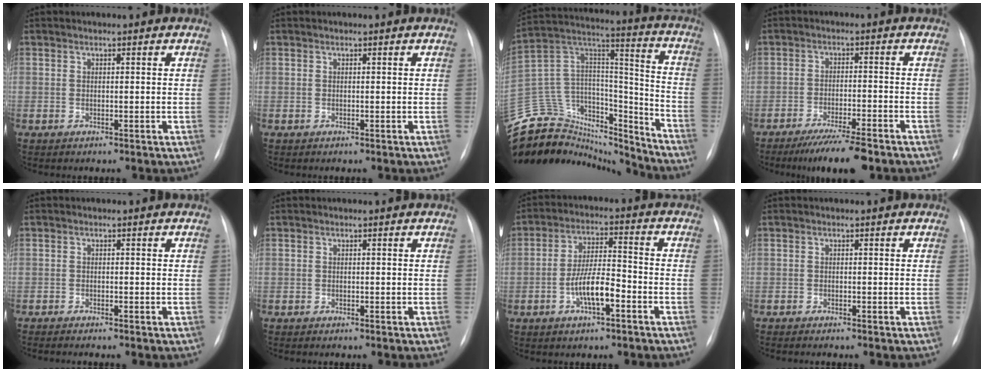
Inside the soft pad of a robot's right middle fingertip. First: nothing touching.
{"total": 0.0}
{"total": 31.8, "force": [-28.9, 9.5, 9.2], "torque": [-0.216, 0.025, -0.446]}
{"total": 8.1, "force": [-6.3, 0.9, 5.0], "torque": [-0.076, -0.016, -0.103]}
{"total": 3.2, "force": [-2.7, 0.1, 1.7], "torque": [-0.022, -0.005, -0.034]}
{"total": 0.0}
{"total": 7.3, "force": [-2.9, 2.2, 6.3], "torque": [-0.126, 0.012, -0.054]}
{"total": 2.0, "force": [-1.7, 0.1, 1.1], "torque": [-0.014, -0.003, -0.018]}